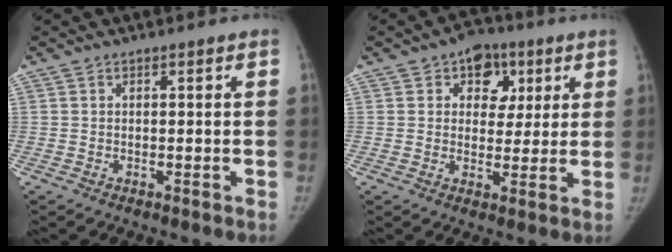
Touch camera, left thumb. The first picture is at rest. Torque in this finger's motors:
{"motor_torque": [0.87, 0.68, 0.71, -0.33, 0.18]}